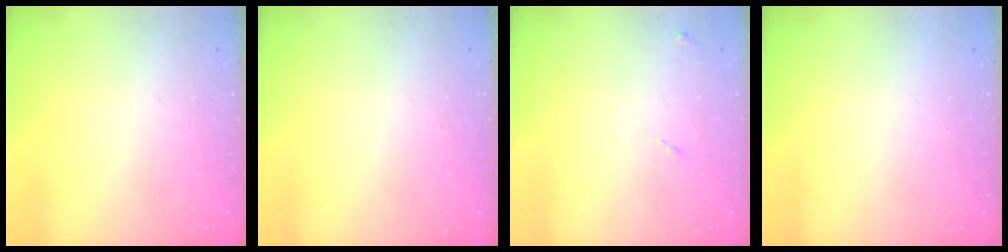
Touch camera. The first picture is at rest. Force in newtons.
{"total": 0.0}
{"total": 5.7, "press": 5.7, "slide": 0.7}
{"total": 1.5, "press": 1.5, "slide": 0.1}